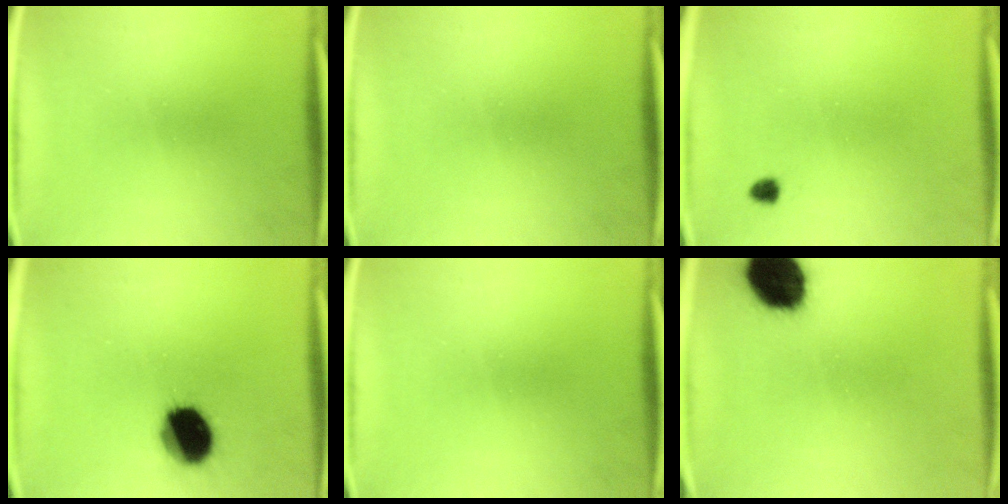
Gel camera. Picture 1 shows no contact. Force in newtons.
{"total": 0.0}
{"total": 1.2}
{"total": 13.9}
{"total": 0.0}
{"total": 14.5}